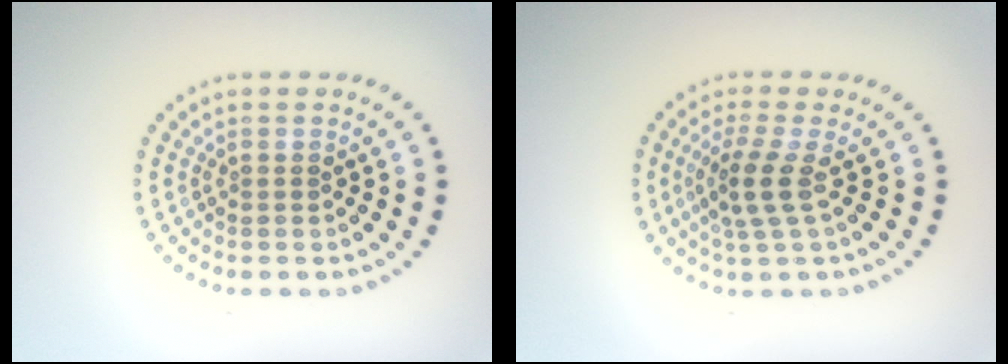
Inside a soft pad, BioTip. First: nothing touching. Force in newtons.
{"total": 2.8, "press": 2.3, "slide": 1.6}